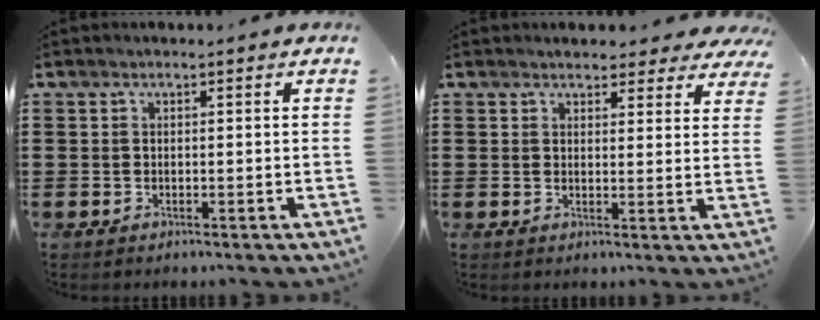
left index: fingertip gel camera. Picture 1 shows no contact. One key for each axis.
{"total": 3.4, "fx": 3.2, "fy": 0.9, "fz": 0.8, "tx": -0.018, "ty": -0.008, "tz": 0.057}